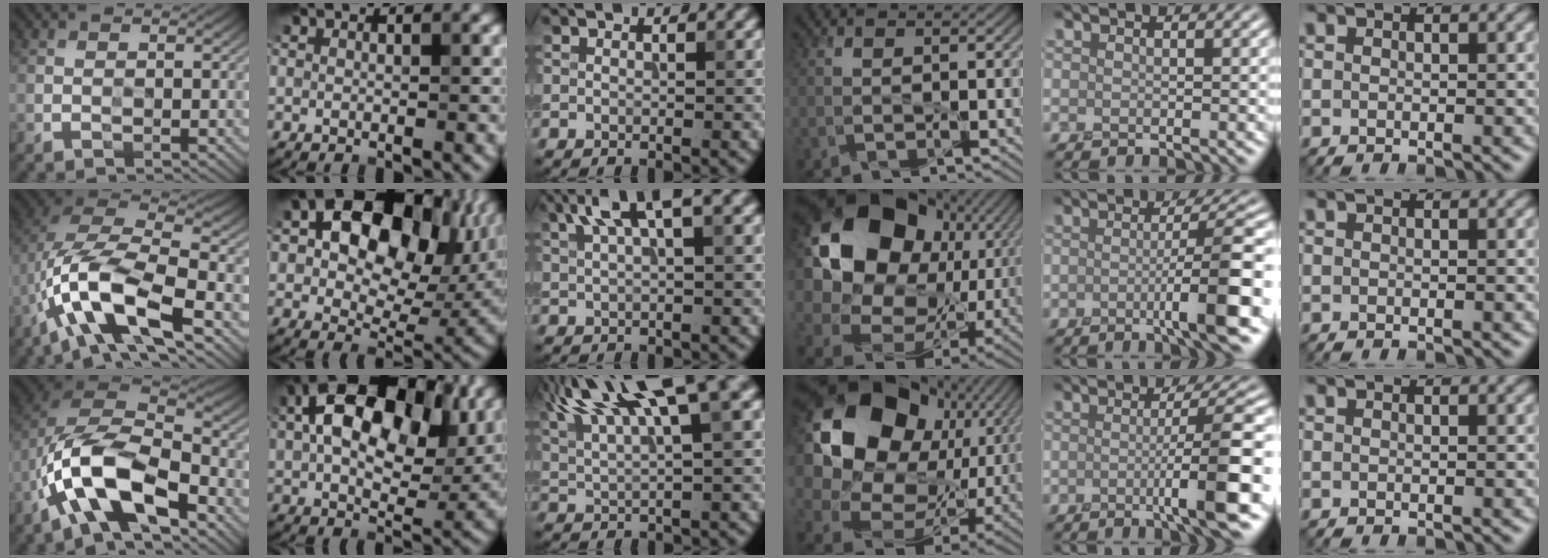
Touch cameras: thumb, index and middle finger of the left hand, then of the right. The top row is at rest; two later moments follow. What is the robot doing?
{"motion": "peel", "object": "velcro strap"}